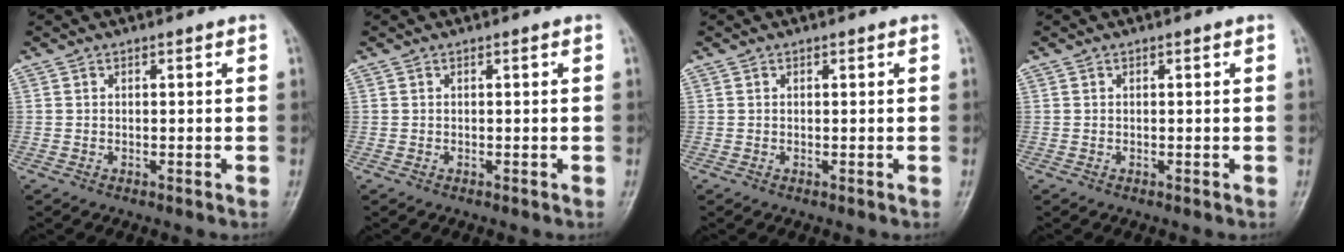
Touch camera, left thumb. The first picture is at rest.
{"total": 0.0}
{"total": 0.0}
{"total": 0.0}